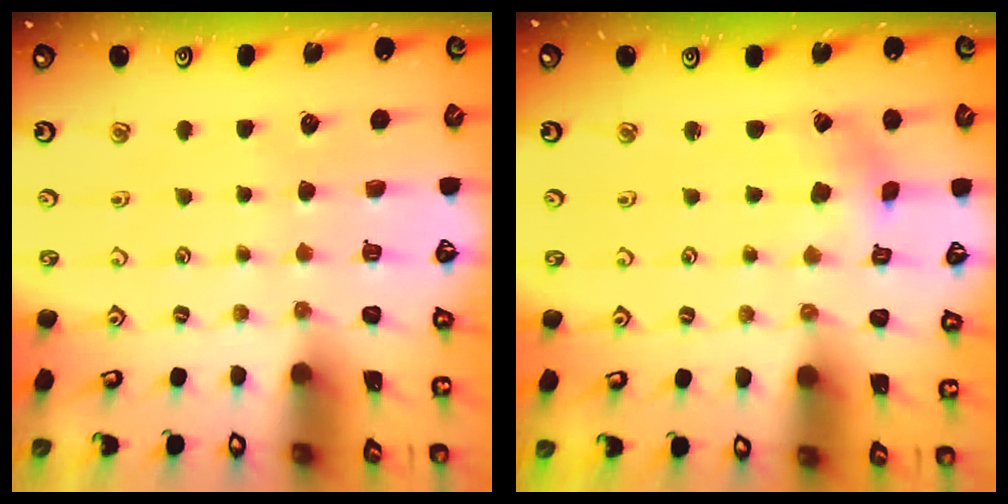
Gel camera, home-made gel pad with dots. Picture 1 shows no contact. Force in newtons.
{"total": 1.8, "press": 1.8, "slide": 0.3}